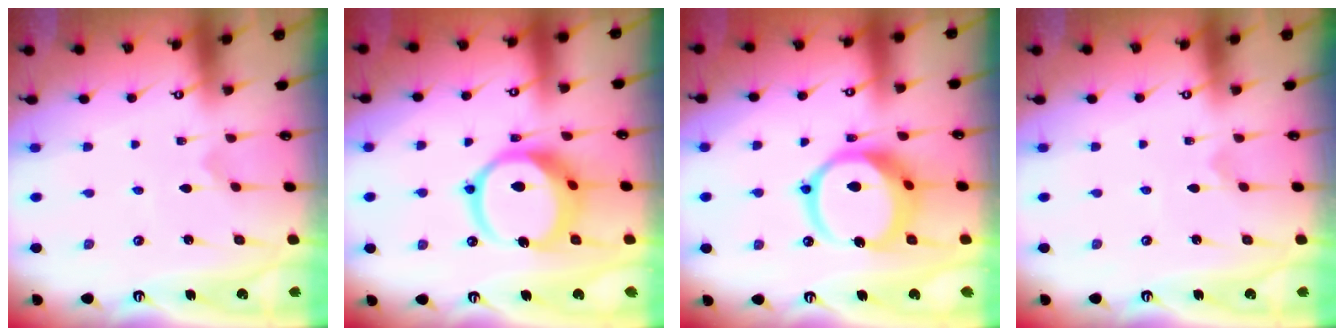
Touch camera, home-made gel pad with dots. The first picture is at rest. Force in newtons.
{"total": 15.2, "press": 15.1, "slide": 1.8}
{"total": 15.2, "press": 15.1, "slide": 1.8}
{"total": 0.0}